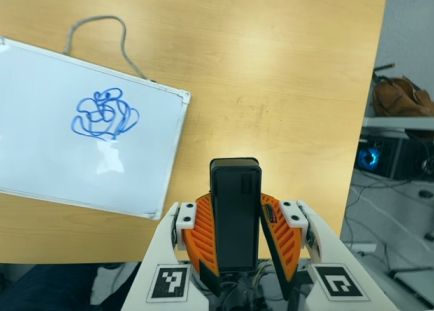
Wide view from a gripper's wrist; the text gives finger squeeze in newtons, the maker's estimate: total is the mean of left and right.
{"total": 5.5, "left": 5.5, "right": 5.5}